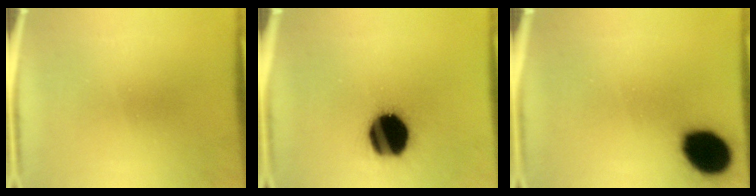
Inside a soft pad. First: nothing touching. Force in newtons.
{"total": 19.5}
{"total": 13.9}